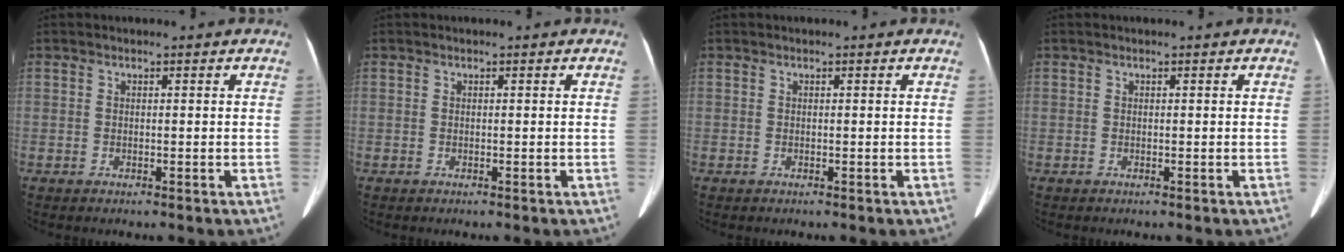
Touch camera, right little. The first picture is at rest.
{"total": 0.0}
{"total": 0.0}
{"total": 0.0}